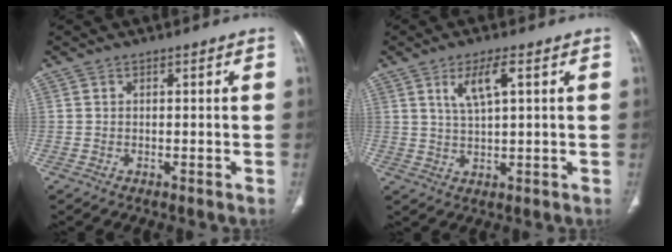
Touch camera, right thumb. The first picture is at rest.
{"total": 5.7, "force": [2.3, 1.4, 5.0], "torque": [-0.103, -0.006, 0.051]}